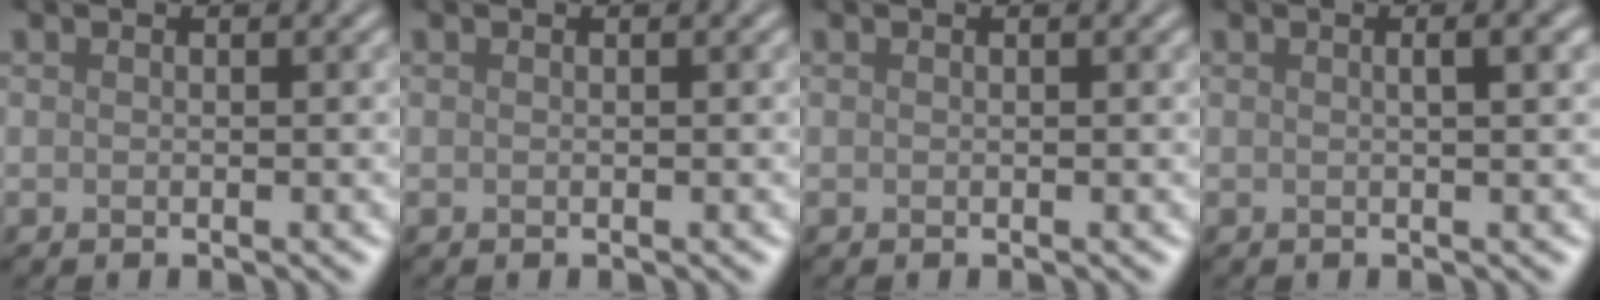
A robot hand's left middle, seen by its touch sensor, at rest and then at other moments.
{"total": 0.0}
{"total": 0.0}
{"total": 2.8, "force": [0.8, 1.0, 2.5], "torque": [-0.018, 0.003, -0.004]}